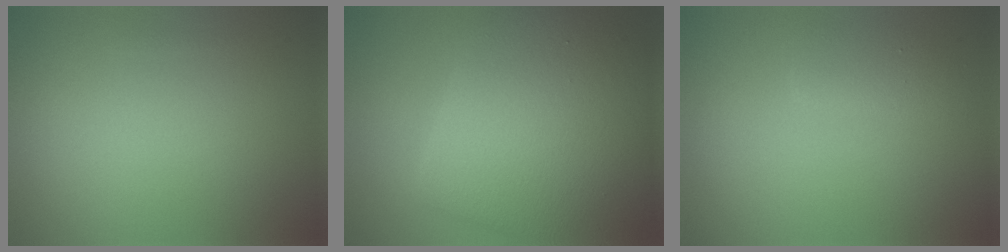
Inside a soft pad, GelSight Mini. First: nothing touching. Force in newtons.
{"total": 10.7, "press": 10.7, "slide": 0.3}
{"total": 1.5, "press": 1.5, "slide": 0.1}